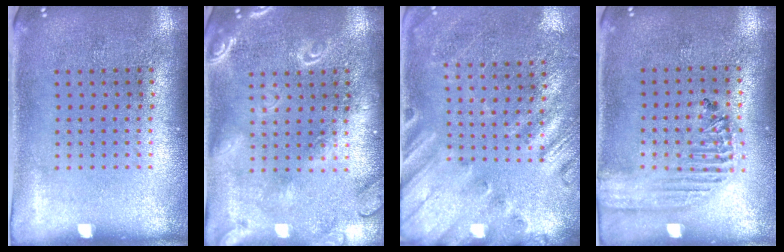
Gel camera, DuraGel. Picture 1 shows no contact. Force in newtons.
{"total": 2.1, "press": 2.1, "slide": 0.2}
{"total": 2.4, "press": 2.0, "slide": 1.4}
{"total": 1.8, "press": 1.6, "slide": 0.7}